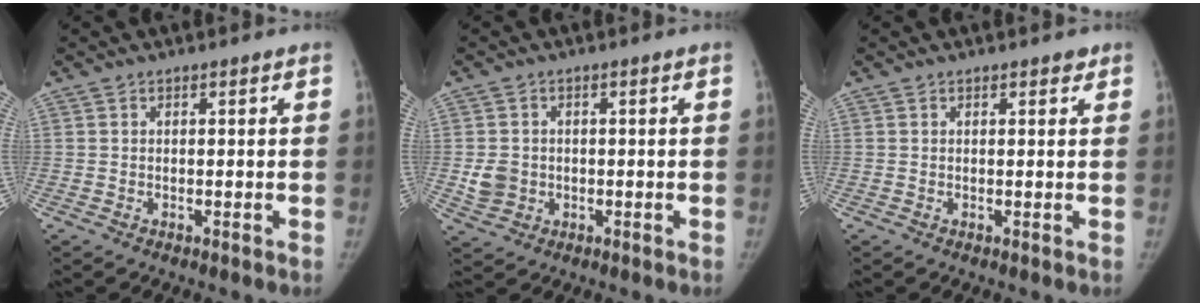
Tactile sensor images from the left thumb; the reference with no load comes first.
{"total": 4.4, "force": [-0.4, 3.9, 1.9], "torque": [-0.026, 0.003, -0.001]}
{"total": 1.1, "force": [0.8, 0.5, 0.5], "torque": [0.000, -0.004, 0.007]}